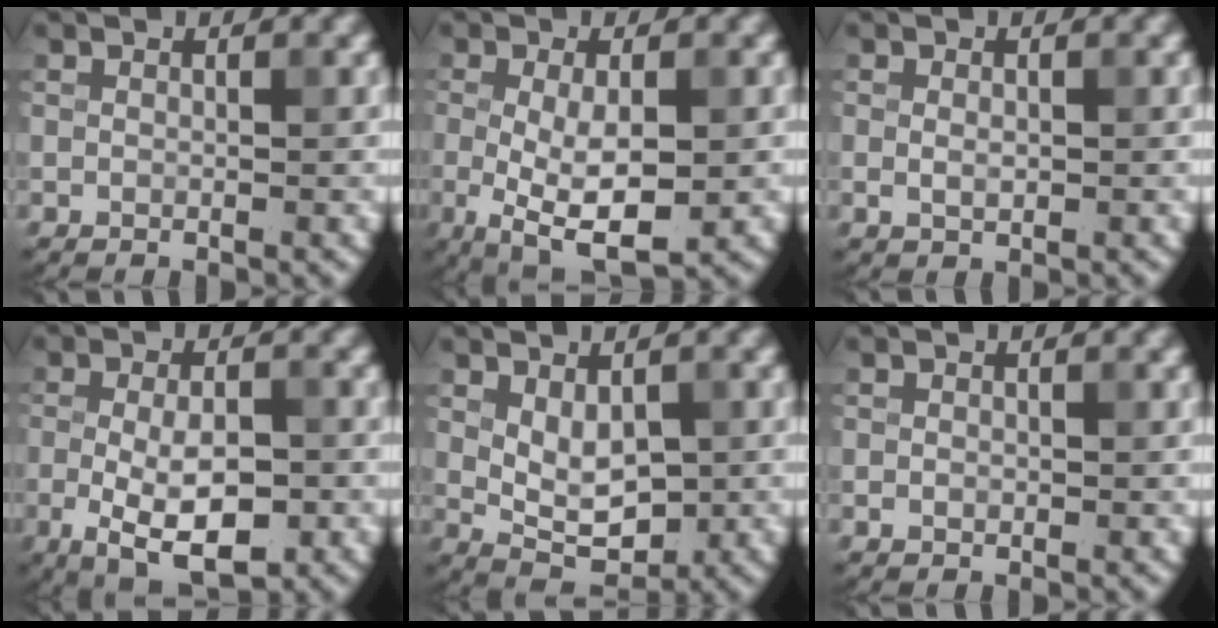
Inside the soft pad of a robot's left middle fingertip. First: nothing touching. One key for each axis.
{"total": 6.2, "fx": -1.1, "fy": 2.5, "fz": 5.6, "tx": -0.110, "ty": -0.016, "tz": -0.013}
{"total": 1.2, "fx": 0.0, "fy": 0.8, "fz": 1.0, "tx": -0.019, "ty": -0.002, "tz": 0.000}
{"total": 7.0, "fx": -2.3, "fy": 3.0, "fz": 5.9, "tx": -0.105, "ty": -0.008, "tz": -0.036}
{"total": 4.3, "fx": 0.4, "fy": 2.6, "fz": 3.4, "tx": -0.060, "ty": -0.003, "tz": 0.015}
{"total": 0.7, "fx": -0.1, "fy": 0.5, "fz": 0.4, "tx": -0.005, "ty": -0.003, "tz": -0.002}